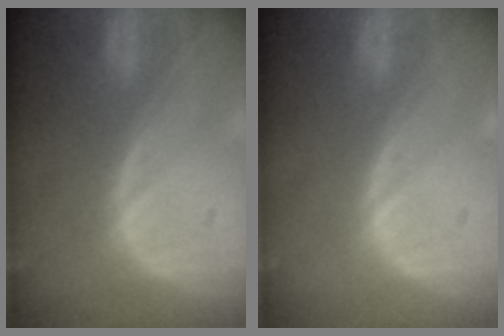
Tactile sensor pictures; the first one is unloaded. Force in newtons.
{"total": 0.0}